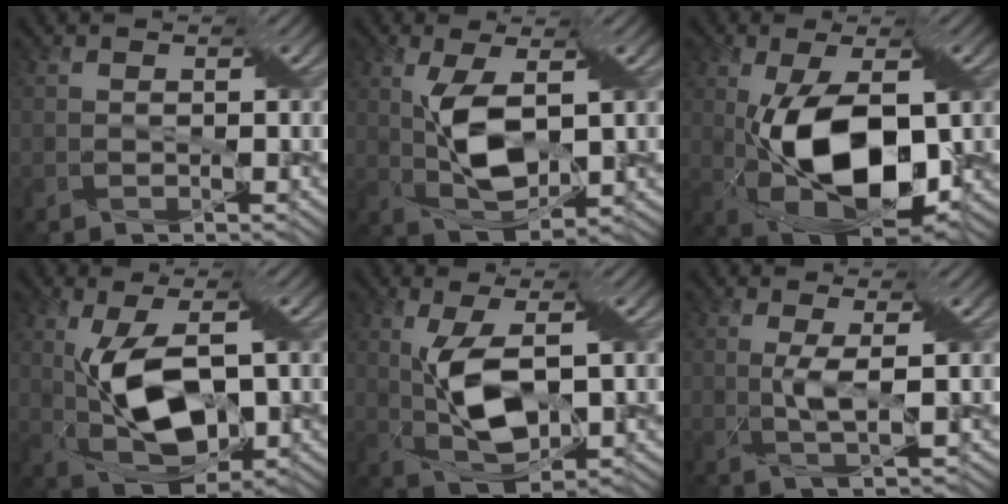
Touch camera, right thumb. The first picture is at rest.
{"total": 8.1, "force": [0.9, 3.6, 7.1], "torque": [-0.156, 0.005, 0.018]}
{"total": 13.7, "force": [-1.2, 6.8, 11.8], "torque": [-0.221, 0.001, -0.020]}
{"total": 10.5, "force": [0.2, 5.2, 9.1], "torque": [-0.189, 0.001, 0.009]}
{"total": 8.8, "force": [0.6, 3.8, 7.9], "torque": [-0.169, 0.008, 0.013]}
{"total": 3.3, "force": [0.4, 0.4, 3.2], "torque": [-0.072, 0.002, 0.010]}